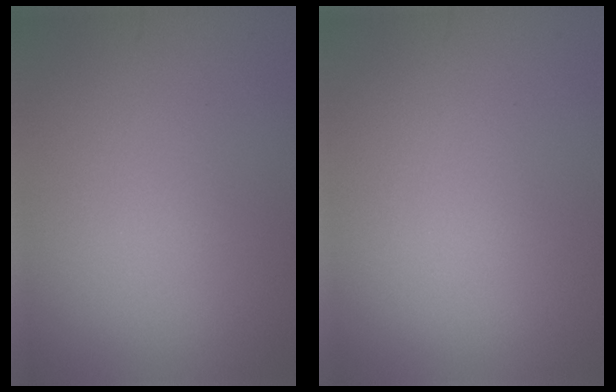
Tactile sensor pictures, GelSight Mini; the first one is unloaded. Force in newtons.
{"total": 0.0}